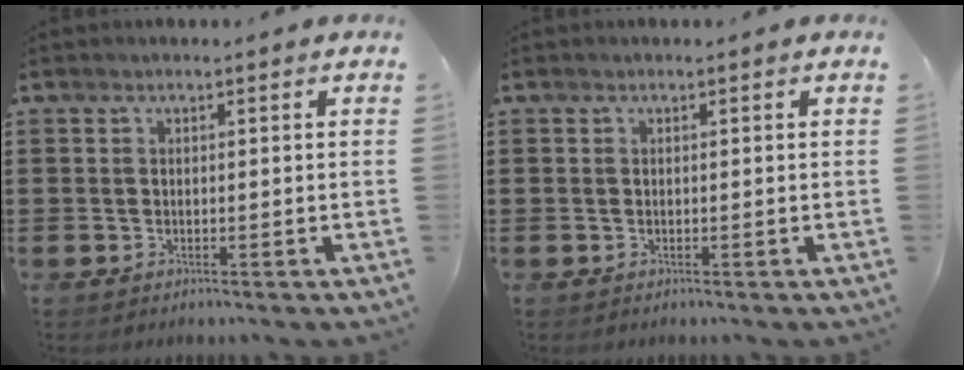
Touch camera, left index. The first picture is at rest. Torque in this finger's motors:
{"motor_torque": [-0.02, -0.05, 0.00, 0.01]}